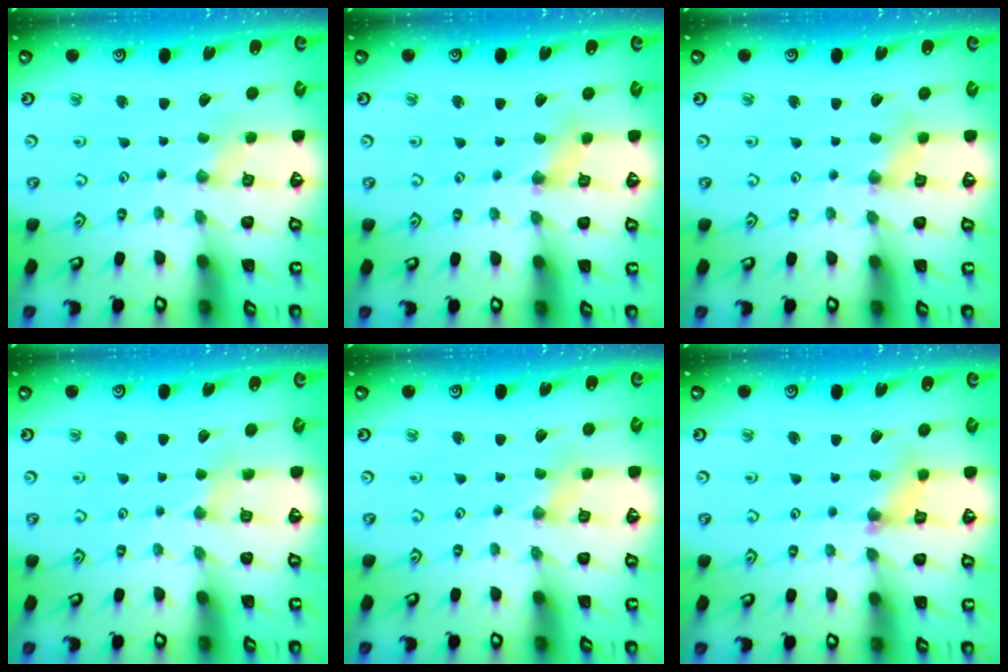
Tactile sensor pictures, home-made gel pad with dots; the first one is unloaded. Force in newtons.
{"total": 2.1, "press": 2.1, "slide": 0.2}
{"total": 1.3, "press": 1.3, "slide": 0.3}
{"total": 3.2, "press": 3.2, "slide": 0.4}
{"total": 0.0}
{"total": 5.0, "press": 5.0, "slide": 0.4}